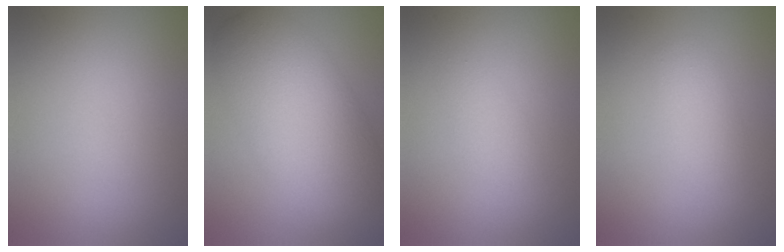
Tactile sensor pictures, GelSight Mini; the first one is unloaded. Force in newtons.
{"total": 8.7, "press": 8.6, "slide": 0.3}
{"total": 1.4, "press": 1.3, "slide": 0.1}
{"total": 2.4, "press": 2.4, "slide": 0.2}